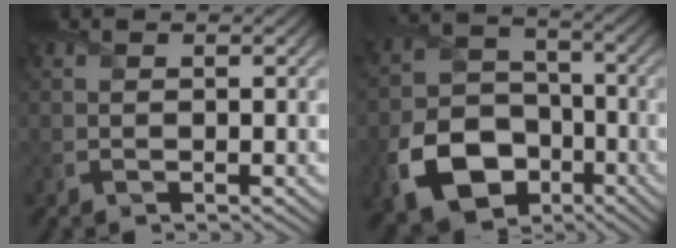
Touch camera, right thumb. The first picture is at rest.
{"total": 12.2, "force": [-5.5, 8.7, 6.6], "torque": [-0.152, -0.029, -0.109]}